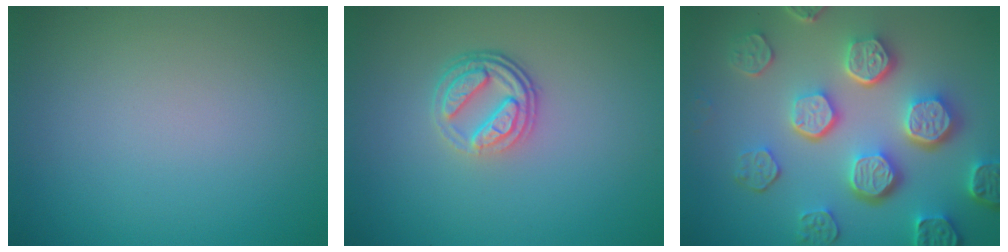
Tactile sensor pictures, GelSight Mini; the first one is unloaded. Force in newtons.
{"total": 3.8, "press": 2.7, "slide": 2.7}
{"total": 7.9, "press": 6.0, "slide": 5.0}